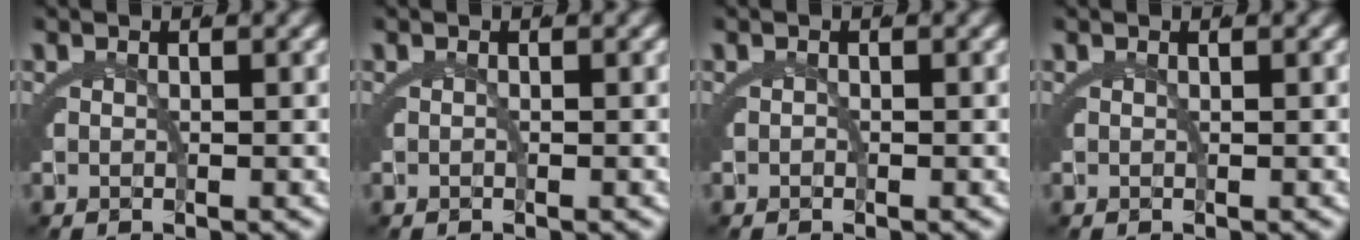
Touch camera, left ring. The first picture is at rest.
{"total": 0.0}
{"total": 0.5, "force": [-0.2, -0.4, -0.1], "torque": [0.001, -0.008, -0.001]}
{"total": 0.0}